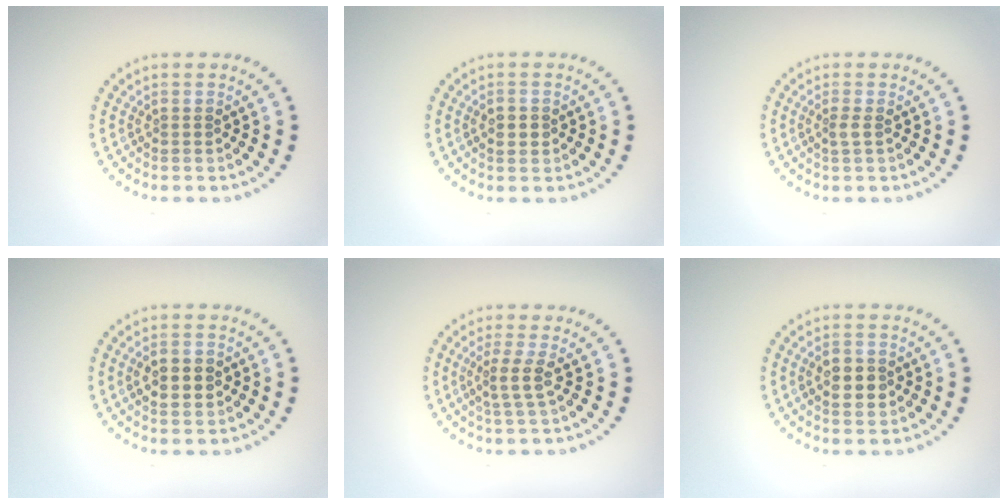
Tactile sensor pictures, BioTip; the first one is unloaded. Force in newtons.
{"total": 1.9, "press": 1.9, "slide": 0.1}
{"total": 1.0, "press": 0.7, "slide": 0.7}
{"total": 3.2, "press": 3.2, "slide": 0.1}
{"total": 2.2, "press": 1.6, "slide": 1.4}
{"total": 2.8, "press": 2.8, "slide": 0.1}